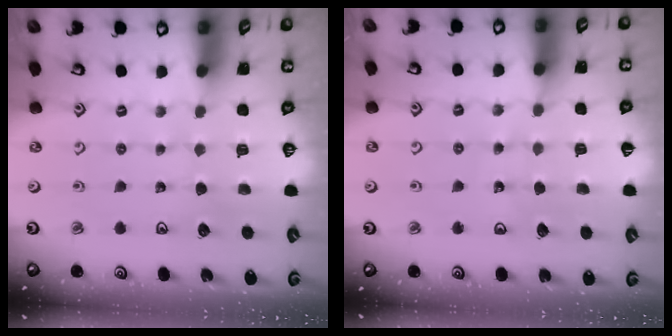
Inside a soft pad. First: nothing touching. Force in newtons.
{"total": 2.7, "press": 2.7, "slide": 0.3}